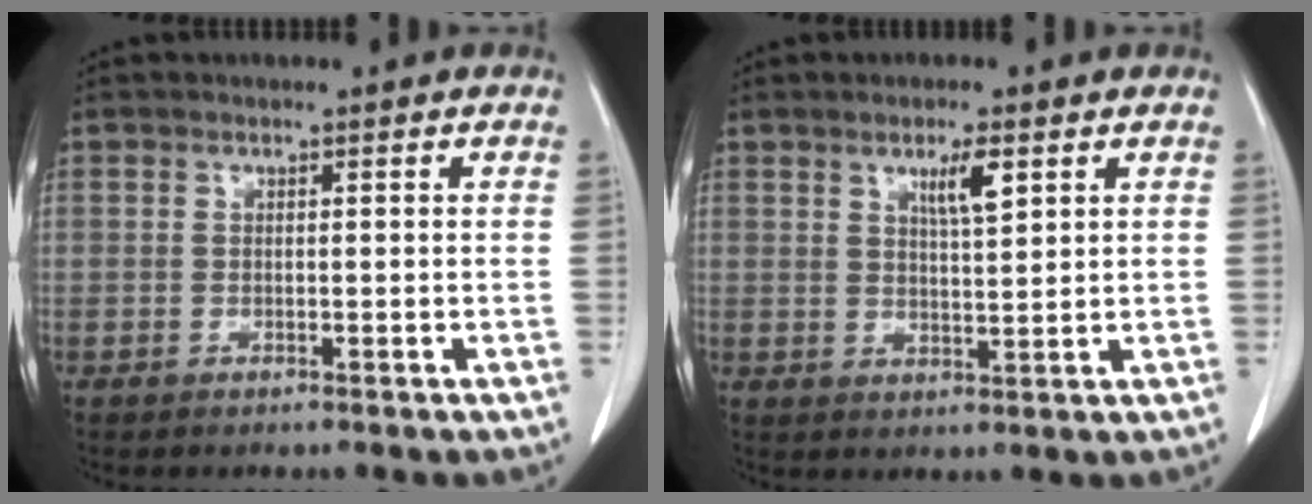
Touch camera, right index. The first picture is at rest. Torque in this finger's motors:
{"motor_torque": [0.57, 0.24, 0.28, 0.09]}